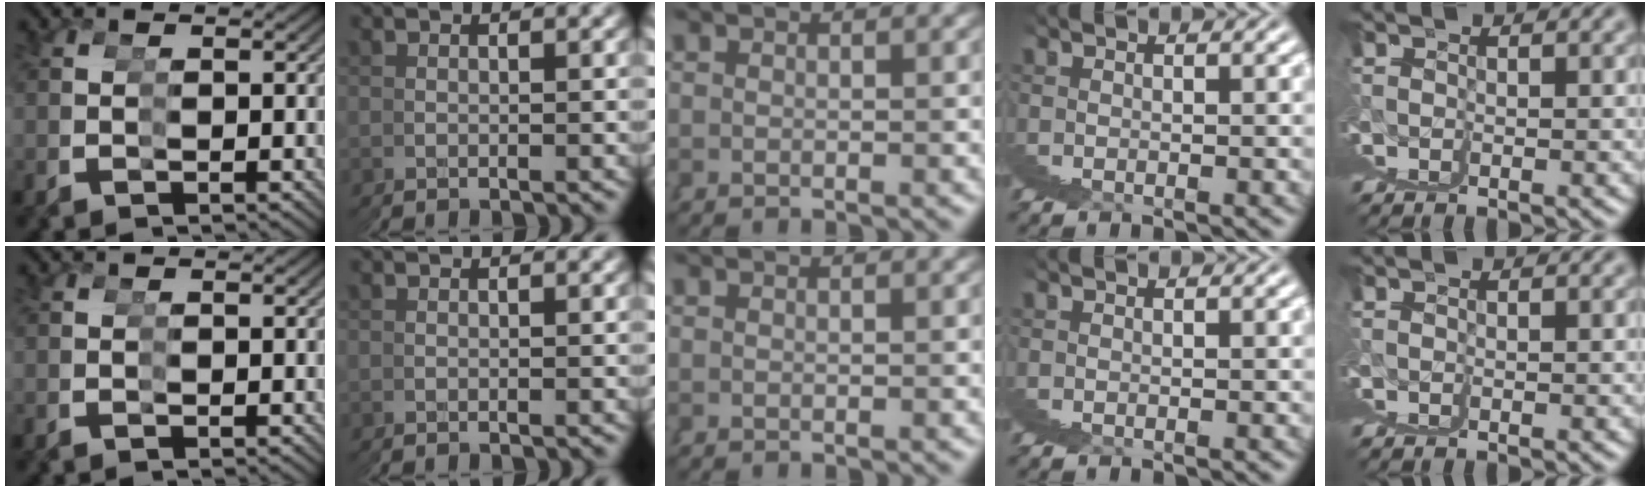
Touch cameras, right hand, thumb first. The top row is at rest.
{}